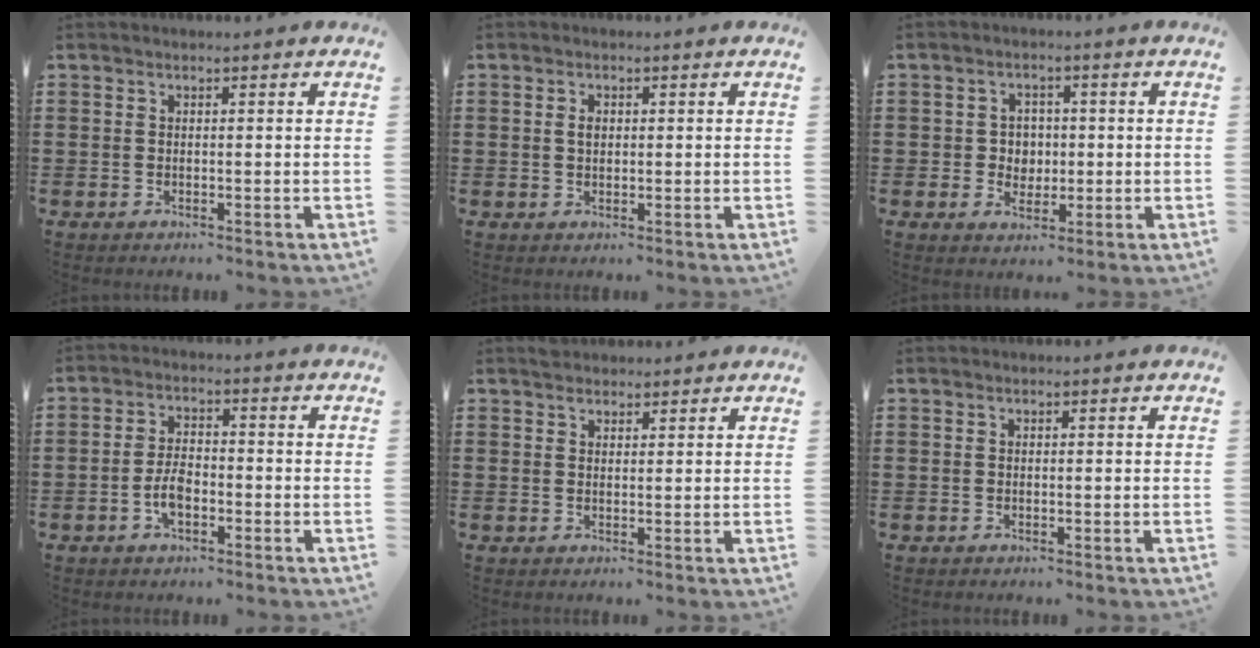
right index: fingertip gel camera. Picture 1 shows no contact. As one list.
[{"total": 1.5, "force": [0.3, 0.9, 1.2], "torque": [-0.025, 0.007, 0.004]}, {"total": 3.4, "force": [-0.1, 3.2, 1.0], "torque": [-0.025, 0.008, -0.008]}, {"total": 4.4, "force": [-1.7, 2.2, 3.5], "torque": [-0.082, 0.001, -0.037]}, {"total": 1.6, "force": [1.5, 0.6, 0.1], "torque": [-0.005, 0.003, 0.029]}, {"total": 0.0}]